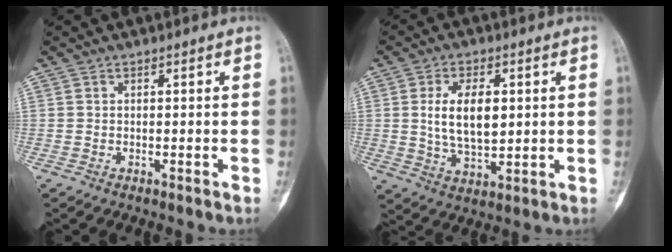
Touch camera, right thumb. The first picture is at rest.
{"total": 10.2, "force": [1.5, 5.5, 8.5], "torque": [-0.142, -0.010, 0.034]}